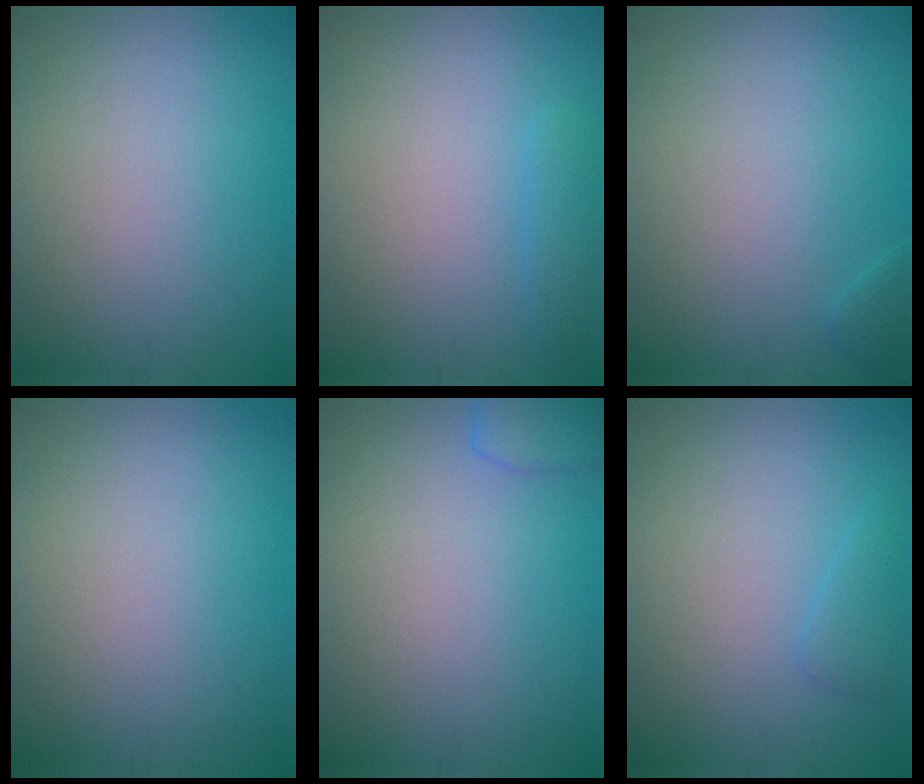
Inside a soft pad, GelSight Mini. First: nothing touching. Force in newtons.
{"total": 1.4, "press": 1.4, "slide": 0.1}
{"total": 0.7, "press": 0.7, "slide": 0.1}
{"total": 0.0}
{"total": 2.2, "press": 2.2, "slide": 0.1}
{"total": 1.4, "press": 1.4, "slide": 0.1}